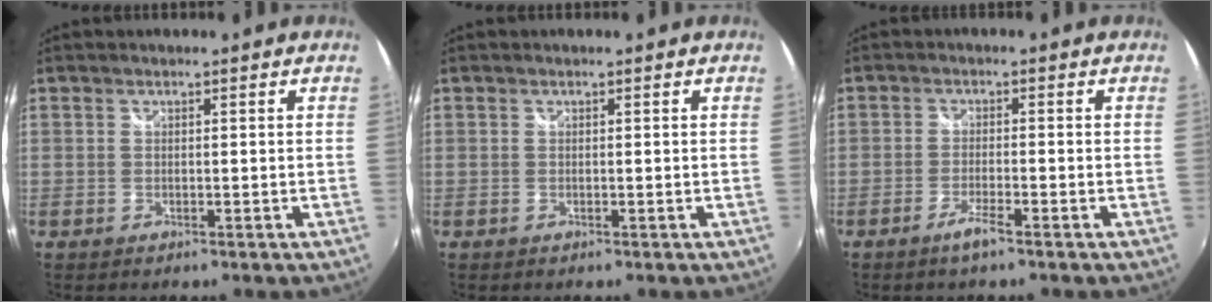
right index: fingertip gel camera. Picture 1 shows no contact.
{"total": 0.0}
{"total": 3.0, "force": [-2.2, 0.0, 2.0], "torque": [-0.052, -0.006, -0.045]}